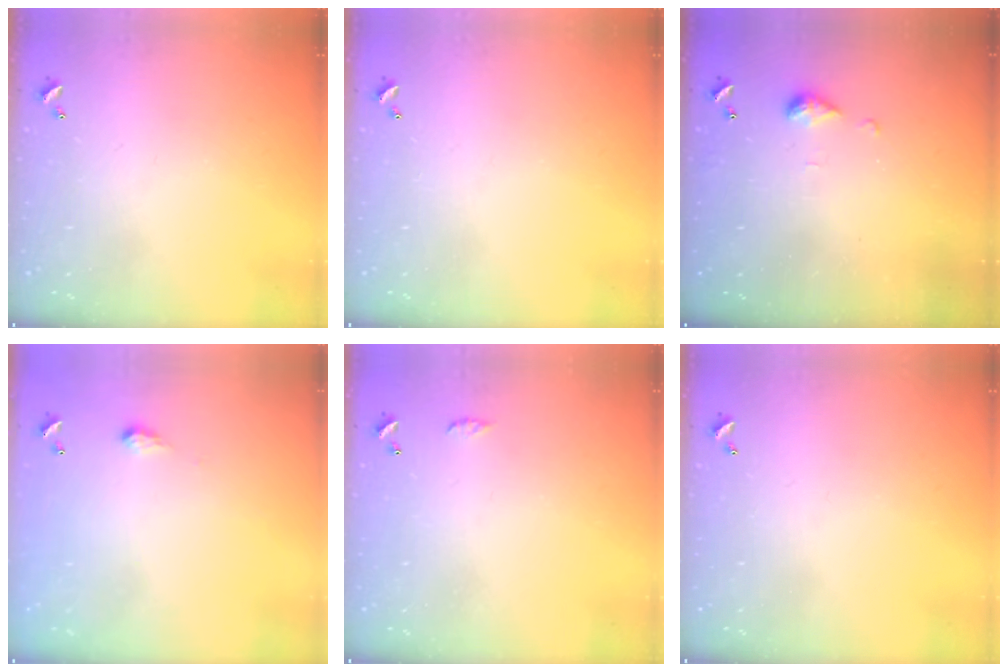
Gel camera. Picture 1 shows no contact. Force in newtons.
{"total": 0.0}
{"total": 5.6, "press": 5.5, "slide": 0.7}
{"total": 2.0, "press": 2.0, "slide": 0.3}
{"total": 3.0, "press": 3.0, "slide": 0.5}
{"total": 0.0}